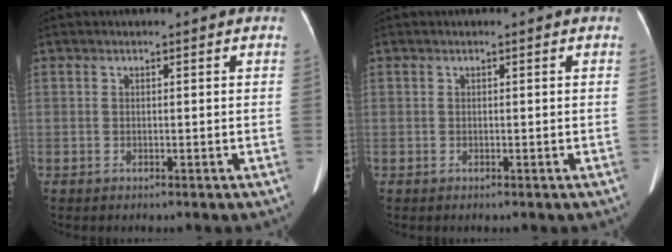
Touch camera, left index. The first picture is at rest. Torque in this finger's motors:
{"motor_torque": [0.00, 0.00, 0.00, 0.00]}